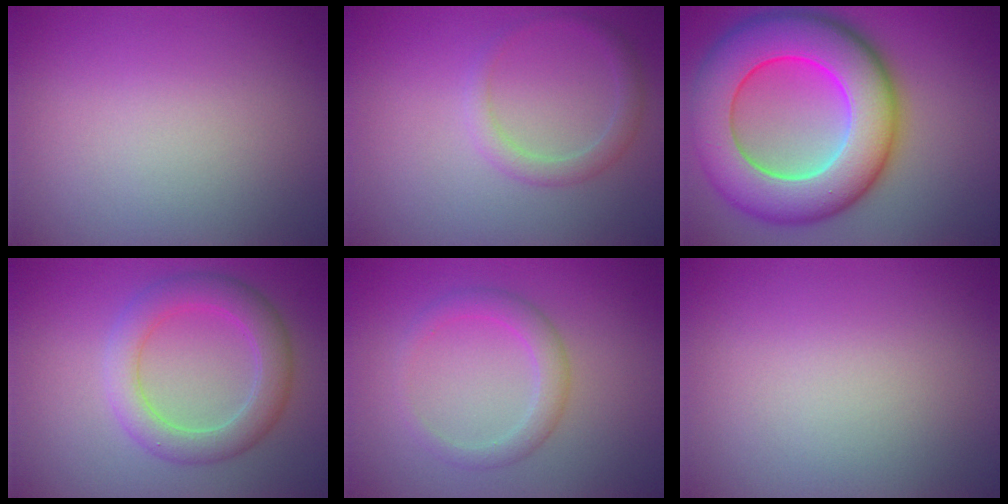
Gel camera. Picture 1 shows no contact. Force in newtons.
{"total": 1.9, "press": 1.9, "slide": 0.1}
{"total": 13.3, "press": 13.3, "slide": 0.4}
{"total": 4.5, "press": 4.5, "slide": 0.2}
{"total": 2.4, "press": 2.4, "slide": 0.1}
{"total": 0.0}